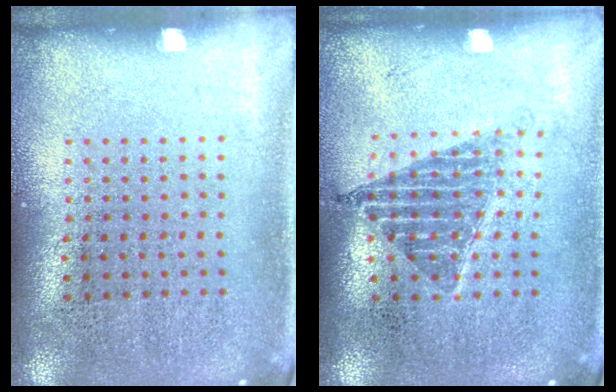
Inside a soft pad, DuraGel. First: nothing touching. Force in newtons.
{"total": 1.1, "press": 1.0, "slide": 0.6}